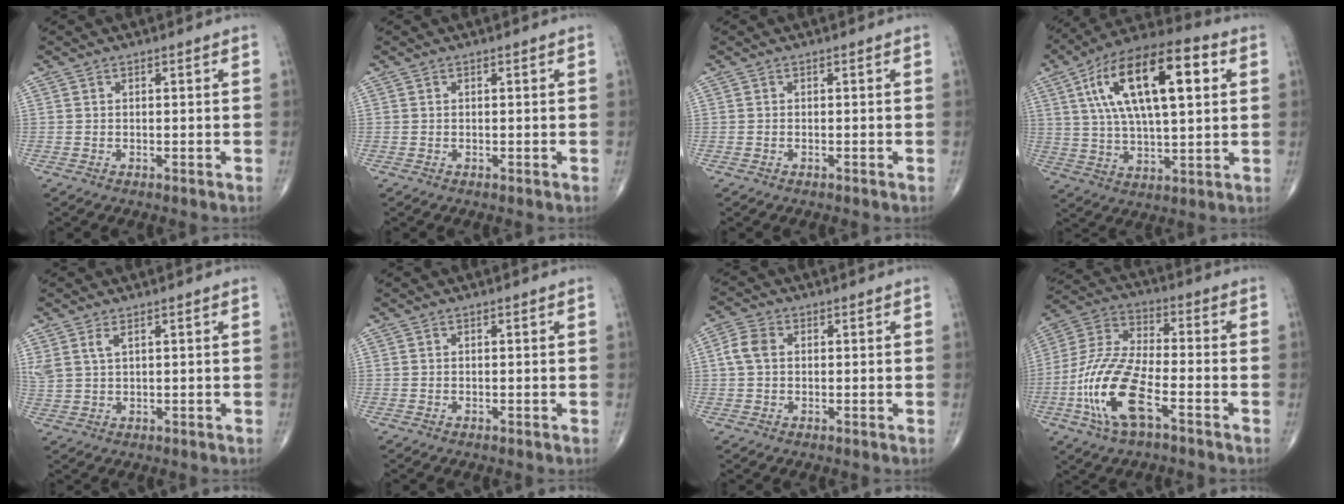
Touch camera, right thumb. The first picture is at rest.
{"total": 0.0}
{"total": 0.0}
{"total": 22.0, "force": [6.5, 8.8, 19.0], "torque": [-0.325, 0.011, 0.100]}
{"total": 3.5, "force": [1.9, 1.4, 2.5], "torque": [-0.064, 0.001, 0.048]}
{"total": 0.0}
{"total": 4.2, "force": [0.5, 3.0, 2.8], "torque": [-0.063, 0.012, 0.005]}
{"total": 15.8, "force": [-6.2, 6.0, 13.2], "torque": [-0.286, 0.028, -0.118]}